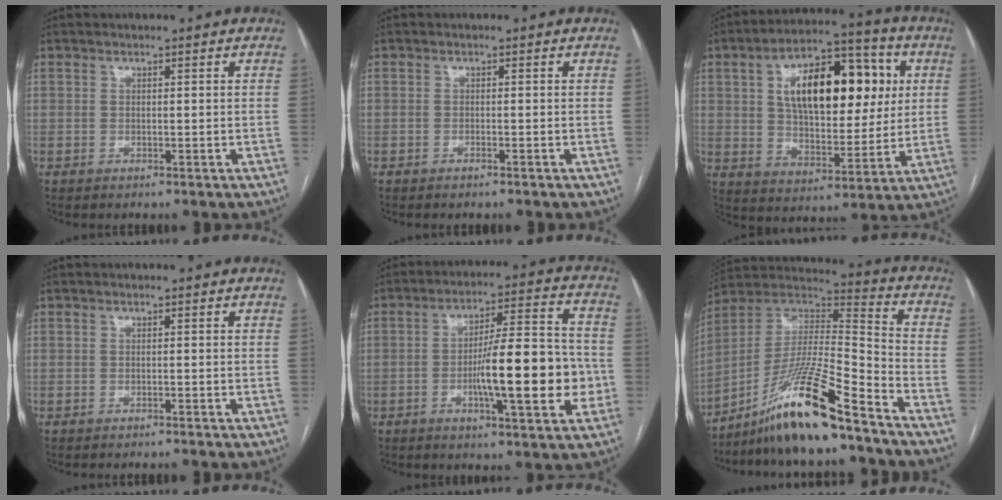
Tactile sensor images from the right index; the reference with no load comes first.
{"total": 0.8, "force": [-0.7, -0.3, 0.3], "torque": [-0.008, 0.000, -0.012]}
{"total": 18.5, "force": [4.9, 8.8, 15.5], "torque": [-0.250, 0.035, 0.078]}
{"total": 1.2, "force": [-1.1, -0.3, 0.3], "torque": [-0.007, 0.001, -0.016]}
{"total": 15.0, "force": [-3.3, 2.6, 14.4], "torque": [-0.225, 0.014, -0.048]}
{"total": 17.4, "force": [-12.8, 0.3, 11.8], "torque": [-0.225, 0.006, -0.230]}